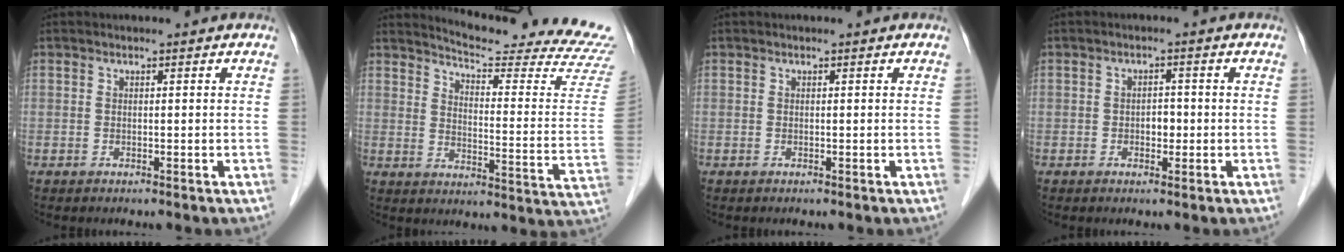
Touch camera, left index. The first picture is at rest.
{"total": 21.0, "force": [20.3, -0.9, 5.3], "torque": [-0.084, -0.136, 0.237]}
{"total": 0.0}
{"total": 1.9, "force": [-0.4, 1.3, 1.4], "torque": [-0.017, 0.005, -0.006]}